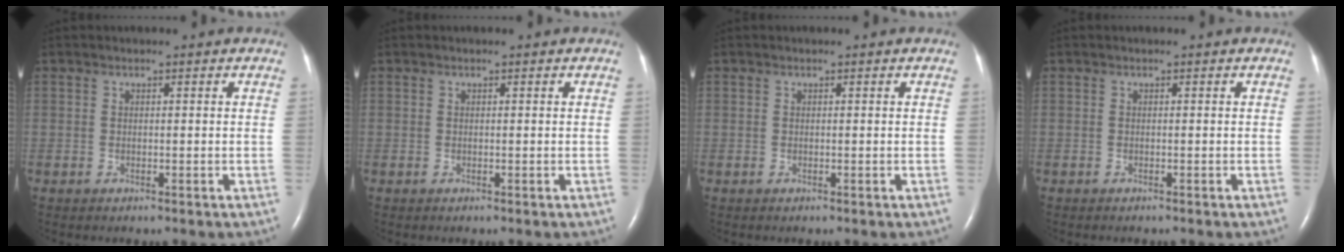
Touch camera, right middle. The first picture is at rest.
{"total": 0.0}
{"total": 0.0}
{"total": 0.6, "force": [-0.5, 0.1, 0.3], "torque": [-0.005, -0.001, -0.008]}